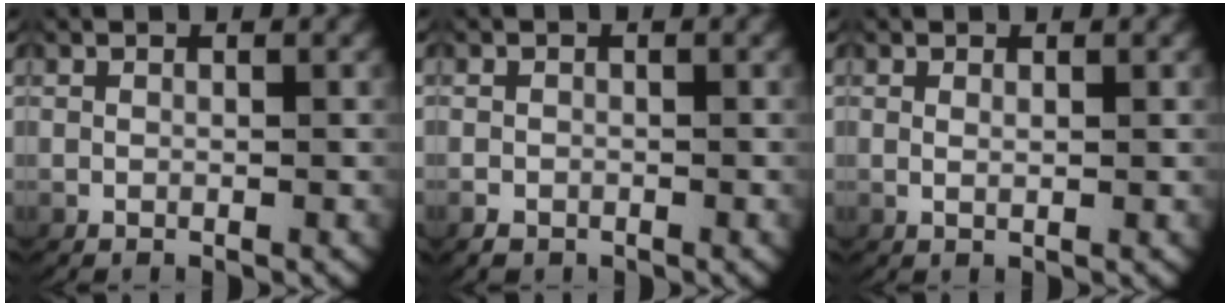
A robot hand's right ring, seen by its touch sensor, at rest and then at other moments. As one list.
[{"total": 1.3, "force": [-0.9, 1.0, 0.2], "torque": [-0.014, -0.008, -0.011]}, {"total": 0.6, "force": [0.4, 0.0, 0.5], "torque": [-0.014, -0.004, 0.008]}]